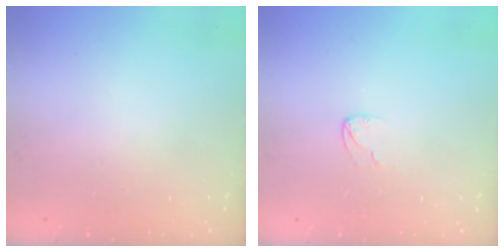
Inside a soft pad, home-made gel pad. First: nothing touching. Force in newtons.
{"total": 3.0, "press": 3.0, "slide": 0.2}